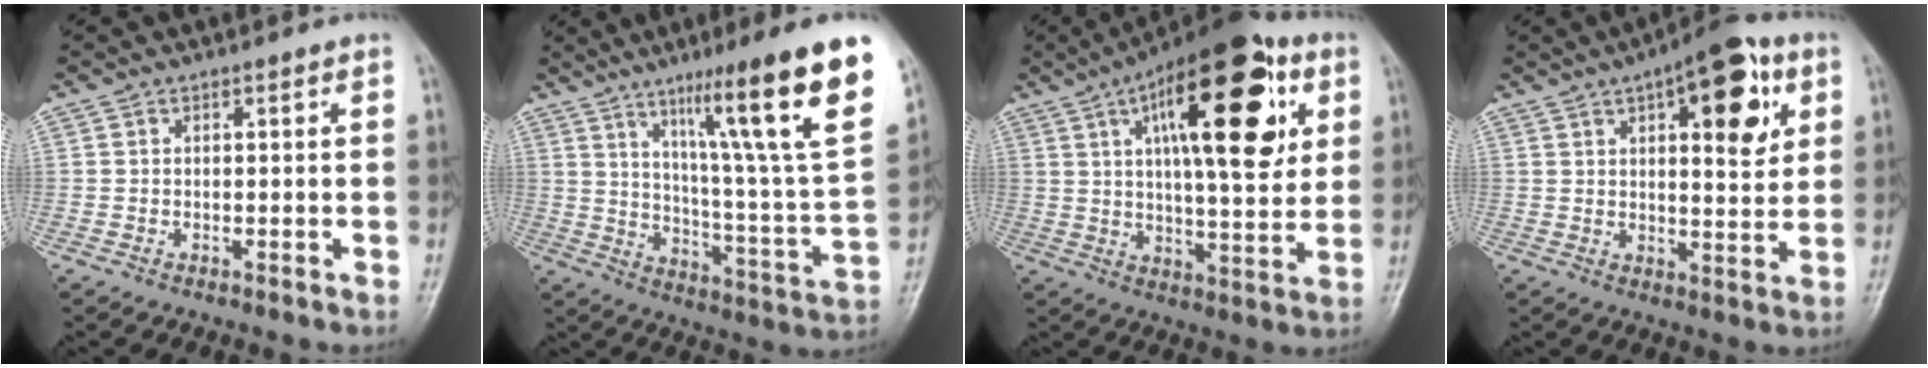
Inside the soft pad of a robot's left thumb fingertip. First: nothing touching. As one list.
[{"total": 24.4, "force": [13.8, 1.8, 20.0], "torque": [-0.275, -0.052, 0.212]}, {"total": 24.1, "force": [8.4, 9.1, 20.7], "torque": [-0.286, -0.008, 0.119]}, {"total": 14.9, "force": [5.9, 5.9, 12.3], "torque": [-0.131, -0.011, 0.075]}]